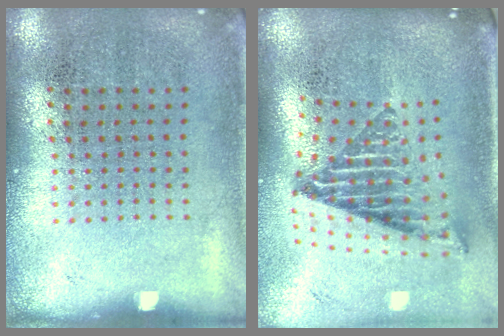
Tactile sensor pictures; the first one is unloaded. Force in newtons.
{"total": 2.1, "press": 1.4, "slide": 1.5}